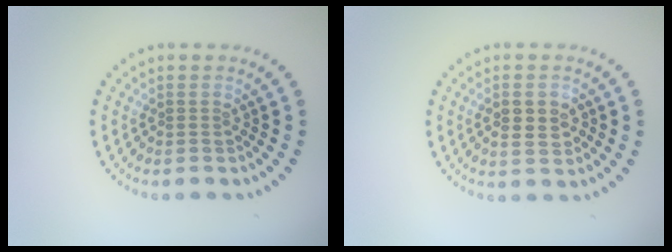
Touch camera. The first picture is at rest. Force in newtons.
{"total": 2.8, "press": 2.8, "slide": 0.1}